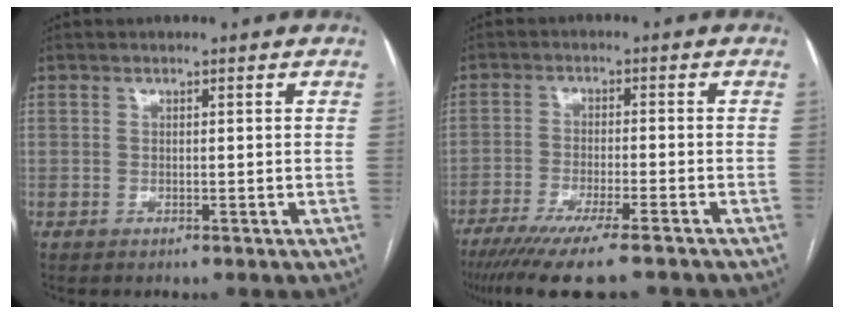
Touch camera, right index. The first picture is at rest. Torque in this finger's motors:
{"motor_torque": [1.01, -1.13, 0.70, 0.15]}